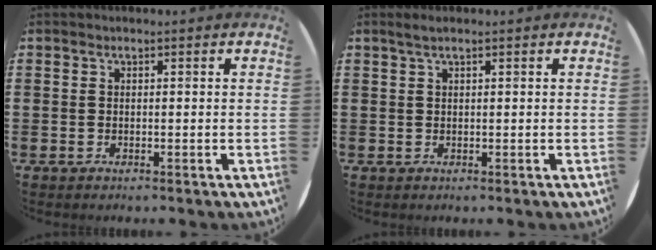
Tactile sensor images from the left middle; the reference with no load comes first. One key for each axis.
{"total": 1.1, "fx": 0.6, "fy": 0.0, "fz": 0.9, "tx": -0.017, "ty": 0.002, "tz": 0.010}